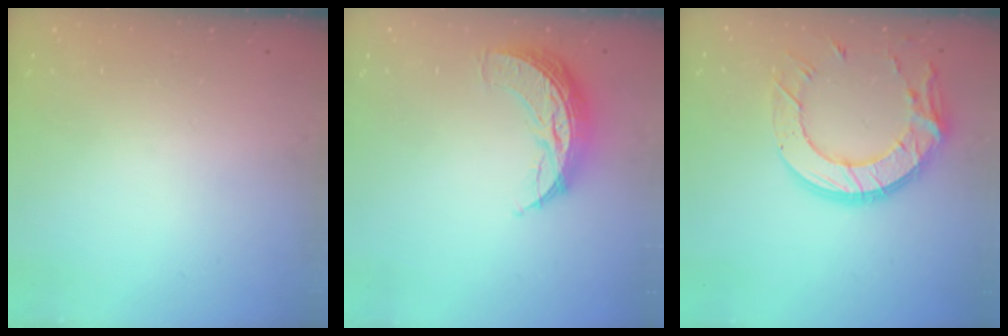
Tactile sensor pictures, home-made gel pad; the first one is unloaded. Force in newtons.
{"total": 9.9, "press": 9.9, "slide": 0.6}
{"total": 17.3, "press": 17.2, "slide": 1.3}